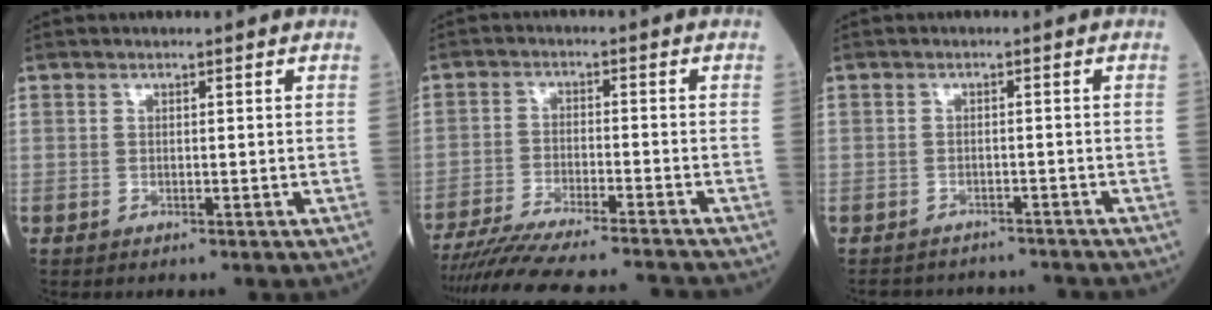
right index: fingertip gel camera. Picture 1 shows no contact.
{"total": 17.9, "force": [-16.4, 0.3, 7.2], "torque": [-0.127, -0.032, -0.247]}
{"total": 6.8, "force": [-6.5, 2.0, 0.2], "torque": [0.000, 0.012, -0.079]}